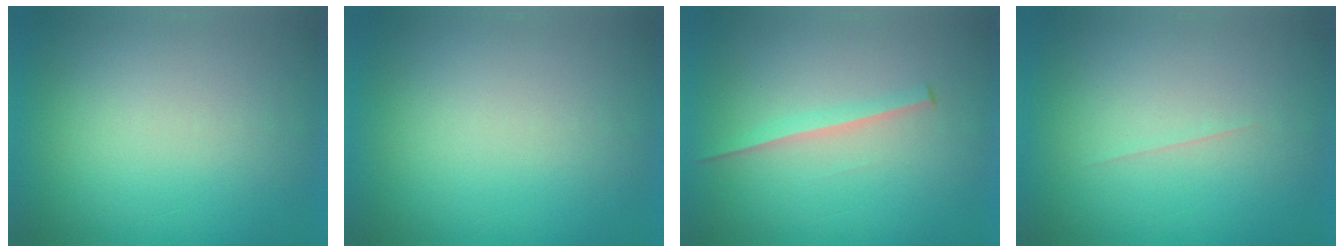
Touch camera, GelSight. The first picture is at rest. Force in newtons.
{"total": 1.2}
{"total": 1.6}
{"total": 1.2}